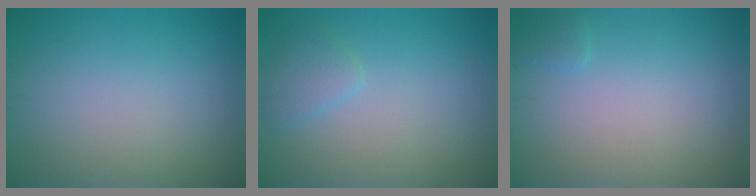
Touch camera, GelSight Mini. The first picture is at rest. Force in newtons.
{"total": 1.5, "press": 1.5, "slide": 0.1}
{"total": 0.7, "press": 0.7, "slide": 0.1}